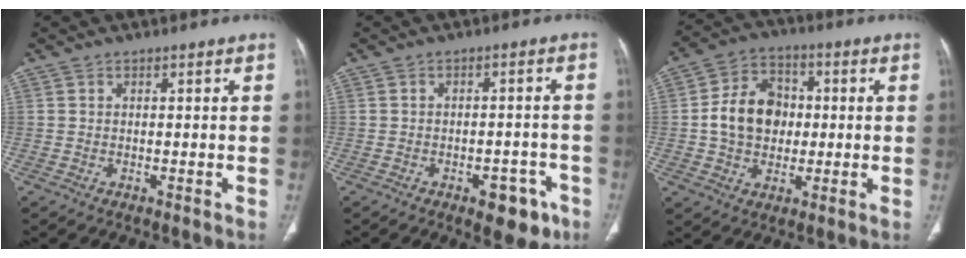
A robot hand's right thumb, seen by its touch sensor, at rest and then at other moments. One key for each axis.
{"total": 7.3, "fx": -3.9, "fy": 3.8, "fz": 4.8, "tx": -0.035, "ty": 0.024, "tz": -0.043}
{"total": 12.0, "fx": 0.1, "fy": 9.4, "fz": 7.5, "tx": -0.103, "ty": 0.019, "tz": -0.002}